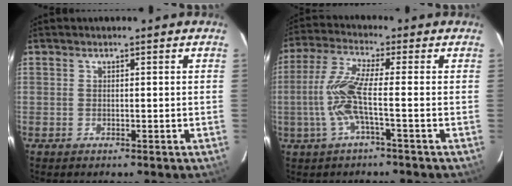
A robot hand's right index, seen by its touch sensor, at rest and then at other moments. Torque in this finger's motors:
{"motor_torque": [0.67, -0.23, 0.28, 0.15]}